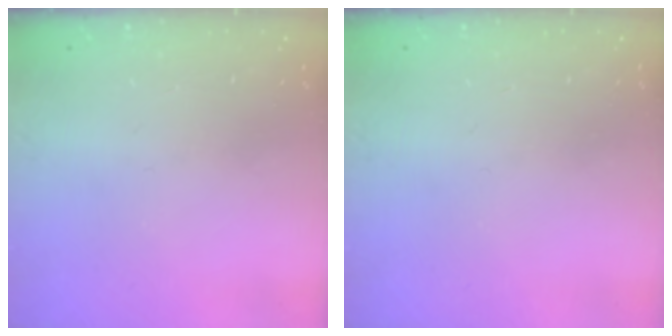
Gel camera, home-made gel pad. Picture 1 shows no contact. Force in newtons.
{"total": 0.0}